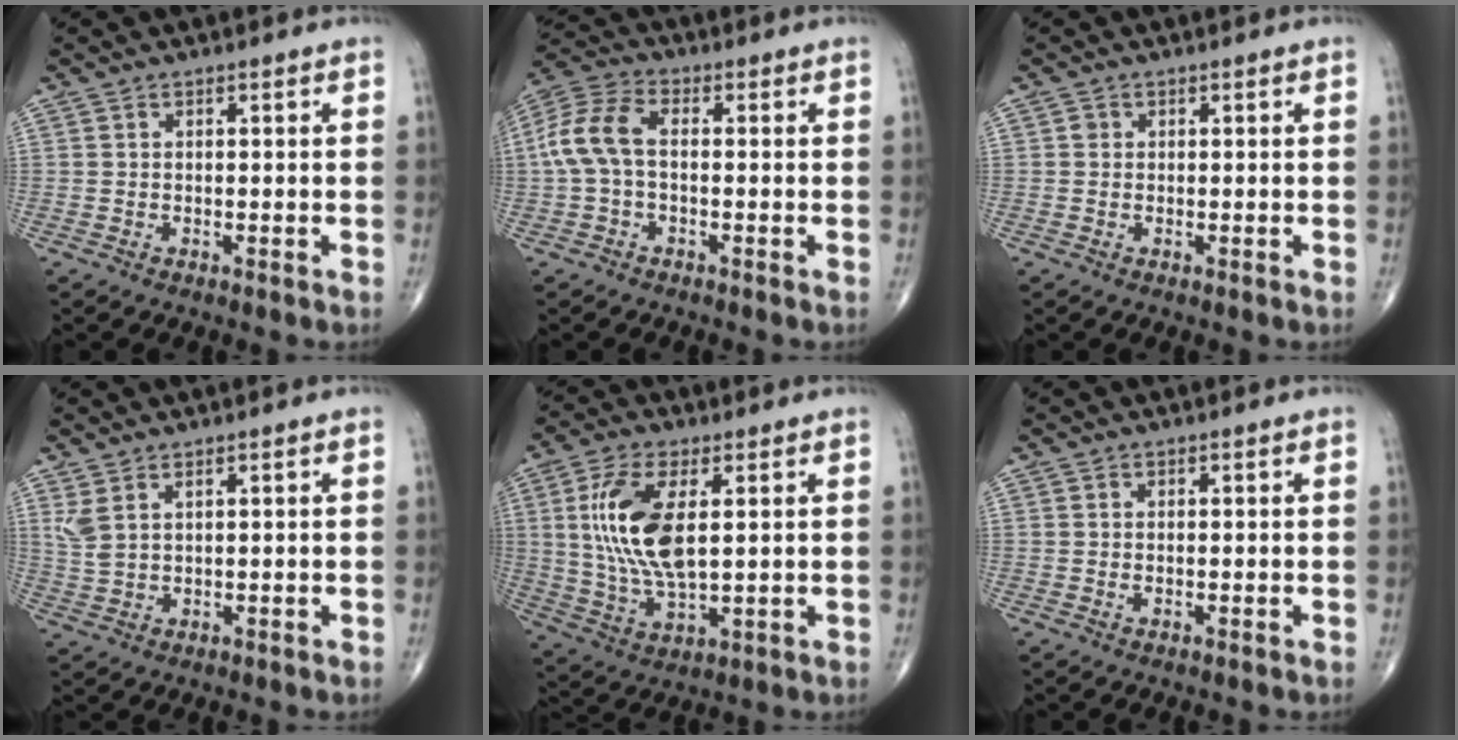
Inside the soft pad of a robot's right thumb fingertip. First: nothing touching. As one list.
[{"total": 8.9, "force": [-0.3, 5.1, 7.3], "torque": [-0.163, 0.029, -0.013]}, {"total": 0.7, "force": [0.1, 0.7, 0.2], "torque": [0.001, 0.001, 0.002]}, {"total": 3.6, "force": [1.9, 1.5, 2.7], "torque": [-0.061, -0.002, 0.050]}, {"total": 14.2, "force": [2.8, 6.1, 12.5], "torque": [-0.260, -0.013, 0.063]}, {"total": 0.6, "force": [0.0, 0.3, 0.5], "torque": [-0.012, 0.001, 0.002]}]